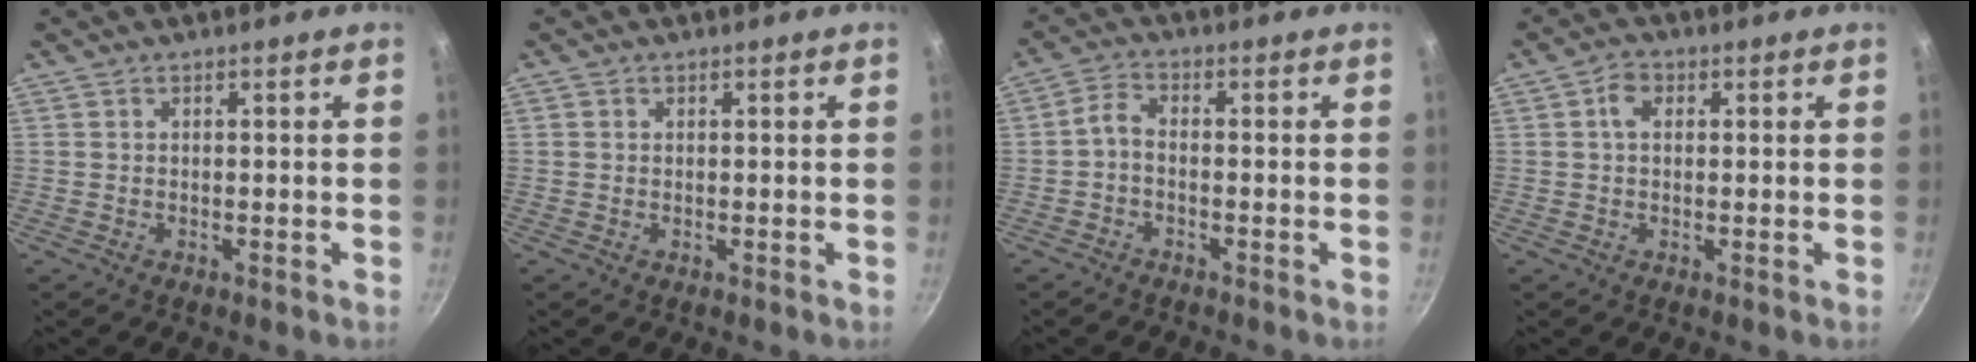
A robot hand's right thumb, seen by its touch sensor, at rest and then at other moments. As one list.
[{"total": 0.6, "force": [0.1, 0.6, 0.2], "torque": [-0.001, 0.002, 0.001]}, {"total": 3.1, "force": [-1.3, 1.4, 2.5], "torque": [-0.063, 0.019, -0.034]}, {"total": 3.2, "force": [0.7, 2.3, 2.1], "torque": [-0.031, 0.006, 0.005]}]